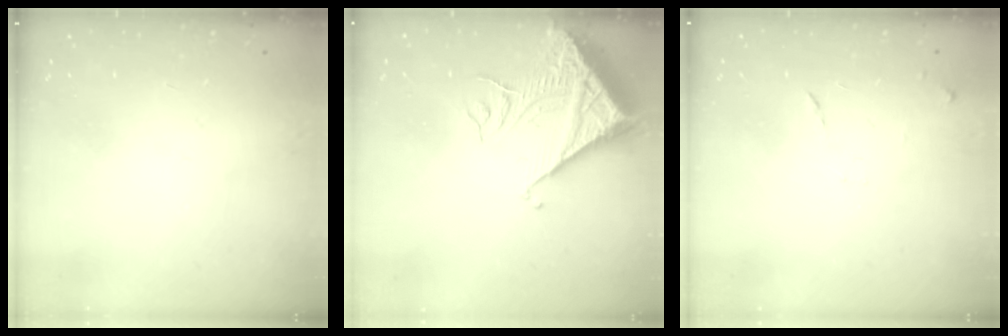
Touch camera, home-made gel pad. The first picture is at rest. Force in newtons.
{"total": 11.6, "press": 11.5, "slide": 1.4}
{"total": 7.5, "press": 7.5, "slide": 0.6}